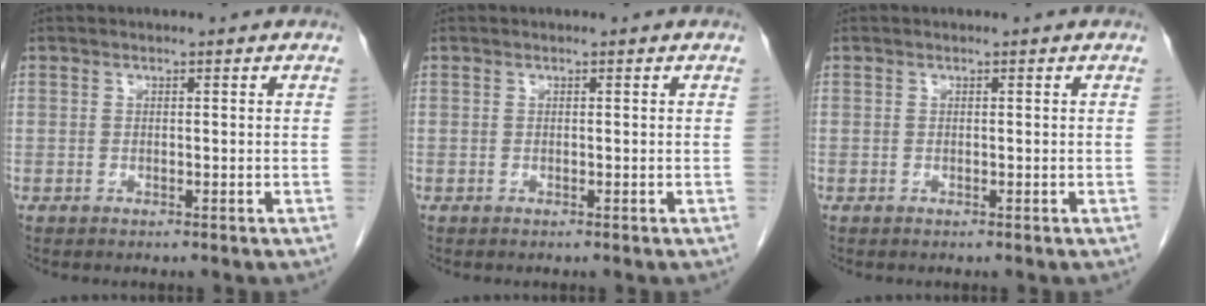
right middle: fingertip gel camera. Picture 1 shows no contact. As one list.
[{"total": 0.0}, {"total": 0.0}]